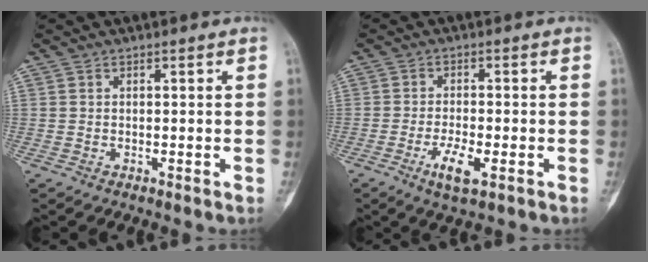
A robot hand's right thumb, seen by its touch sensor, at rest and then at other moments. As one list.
[{"total": 5.2, "force": [-2.2, 1.6, 4.4], "torque": [-0.086, 0.000, -0.035]}]